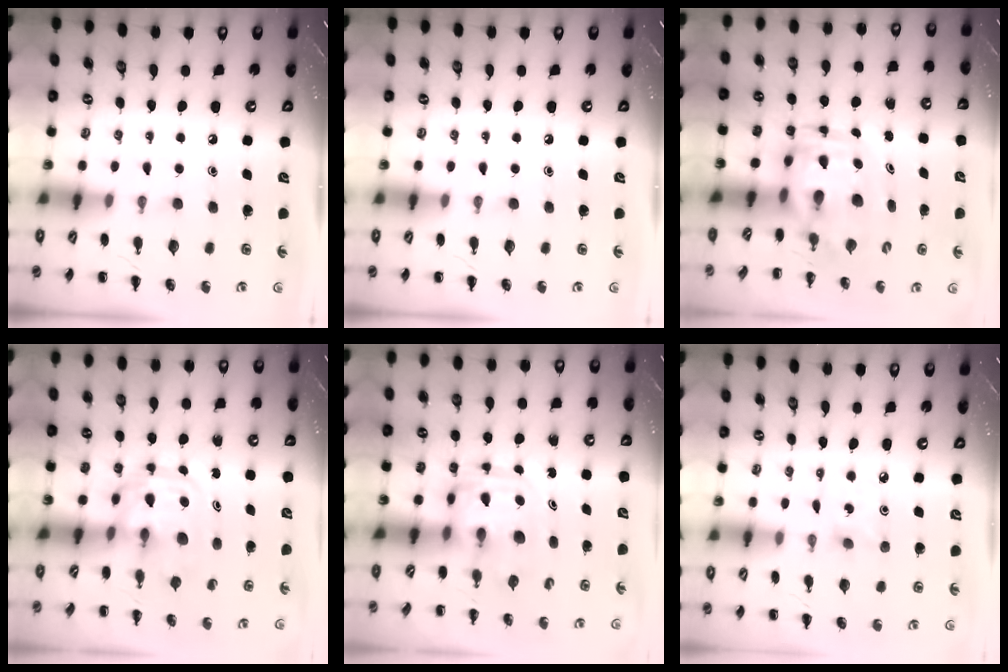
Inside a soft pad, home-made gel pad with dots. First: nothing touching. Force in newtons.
{"total": 0.0}
{"total": 3.9, "press": 3.8, "slide": 0.8}
{"total": 3.1, "press": 3.1, "slide": 0.4}
{"total": 3.0, "press": 3.0, "slide": 0.3}
{"total": 3.2, "press": 3.0, "slide": 1.0}